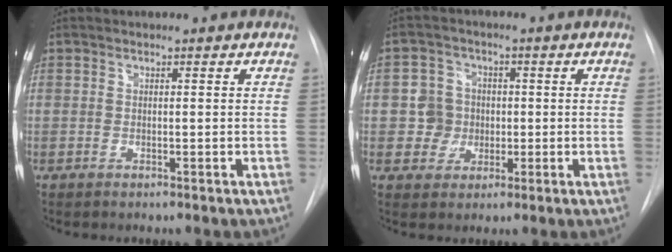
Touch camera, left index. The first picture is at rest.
{"total": 5.2, "force": [-0.2, 5.2, 0.8], "torque": [-0.013, 0.018, 0.002]}